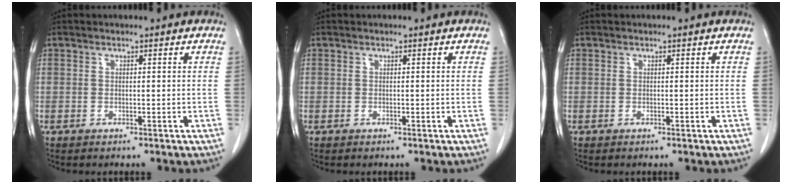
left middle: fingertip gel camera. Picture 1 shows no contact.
{"total": 0.0}
{"total": 0.0}